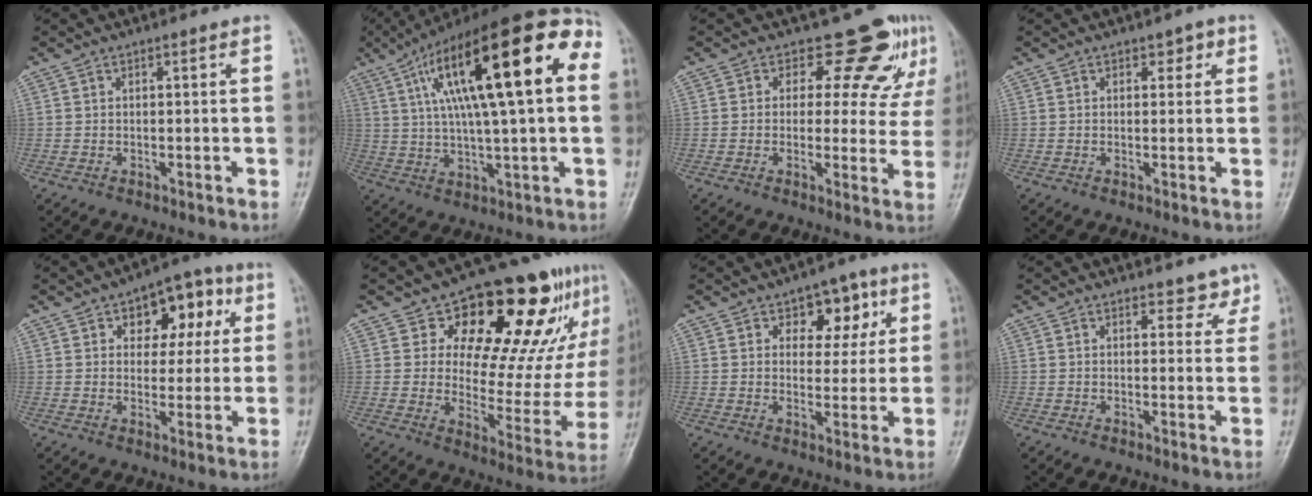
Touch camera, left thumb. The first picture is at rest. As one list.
[{"total": 26.6, "force": [6.7, 7.6, 24.6], "torque": [-0.393, 0.033, 0.096]}, {"total": 10.4, "force": [7.1, 6.1, 4.4], "torque": [-0.007, -0.037, 0.072]}, {"total": 2.4, "force": [1.1, 1.7, 1.3], "torque": [0.008, -0.001, 0.009]}, {"total": 11.6, "force": [4.1, 7.3, 8.0], "torque": [-0.054, 0.008, 0.052]}, {"total": 22.8, "force": [12.5, 12.0, 14.8], "torque": [-0.127, -0.032, 0.185]}, {"total": 8.5, "force": [3.7, 5.7, 5.1], "torque": [-0.022, -0.011, 0.047]}, {"total": 3.4, "force": [2.7, 2.0, 0.7], "torque": [0.019, -0.018, 0.030]}]